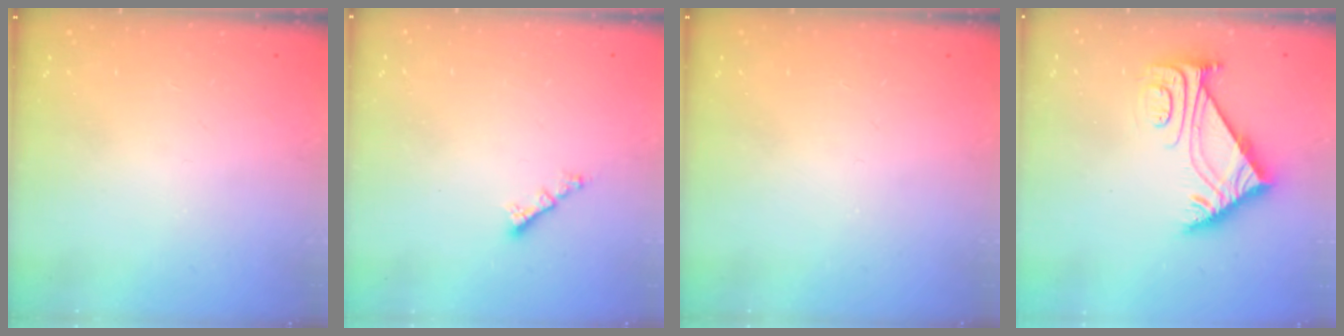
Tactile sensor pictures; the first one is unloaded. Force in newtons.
{"total": 1.8, "press": 1.8, "slide": 0.2}
{"total": 0.0}
{"total": 8.0, "press": 8.0, "slide": 0.6}